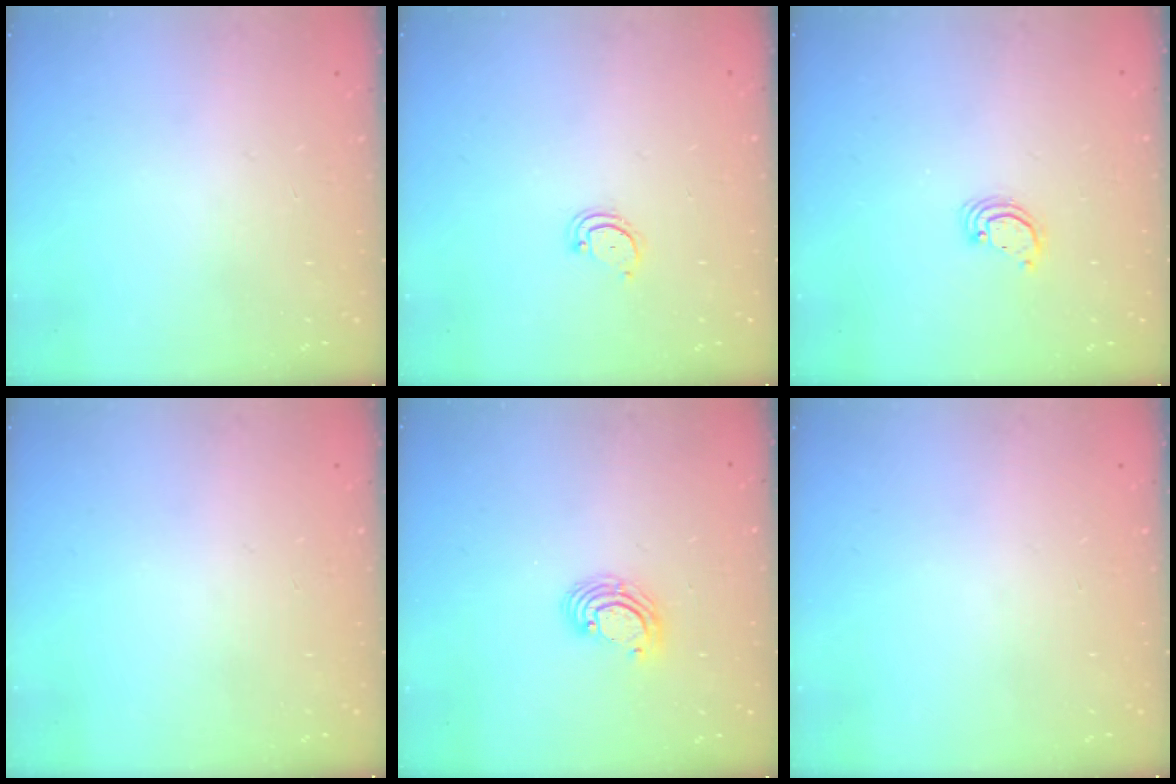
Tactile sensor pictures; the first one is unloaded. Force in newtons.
{"total": 2.3, "press": 2.3, "slide": 0.2}
{"total": 2.6, "press": 2.6, "slide": 0.2}
{"total": 0.0}
{"total": 4.5, "press": 4.5, "slide": 0.3}
{"total": 0.0}